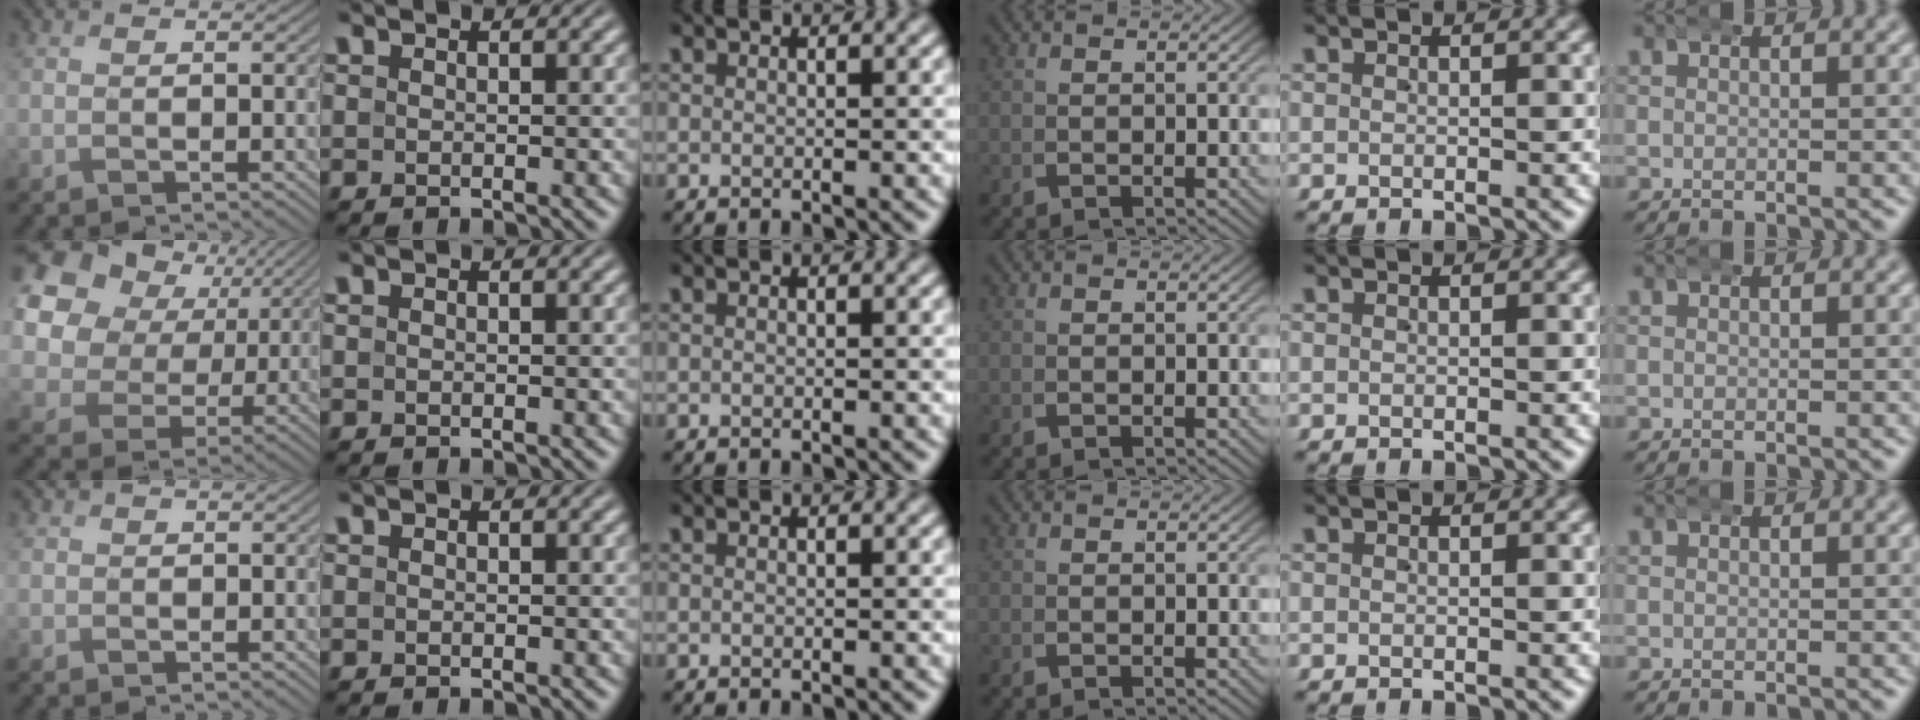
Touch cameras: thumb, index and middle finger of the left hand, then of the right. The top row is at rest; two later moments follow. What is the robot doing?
{"motion": "wrap", "object": "aluminum foil"}